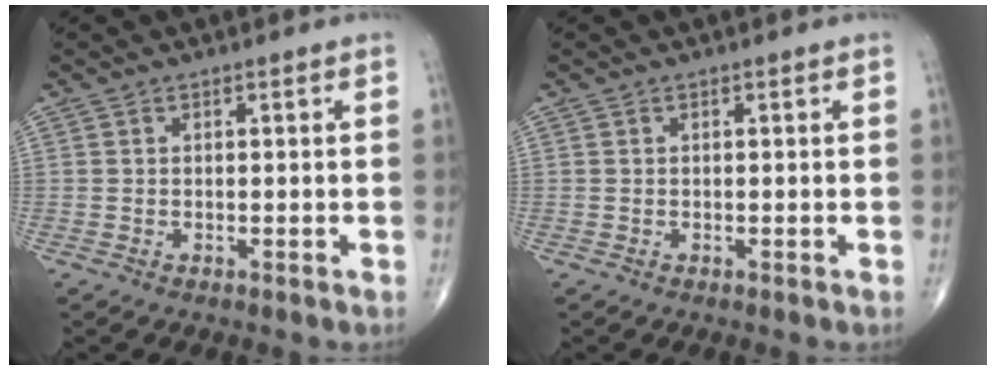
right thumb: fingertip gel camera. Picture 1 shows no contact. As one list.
[{"total": 0.0}]